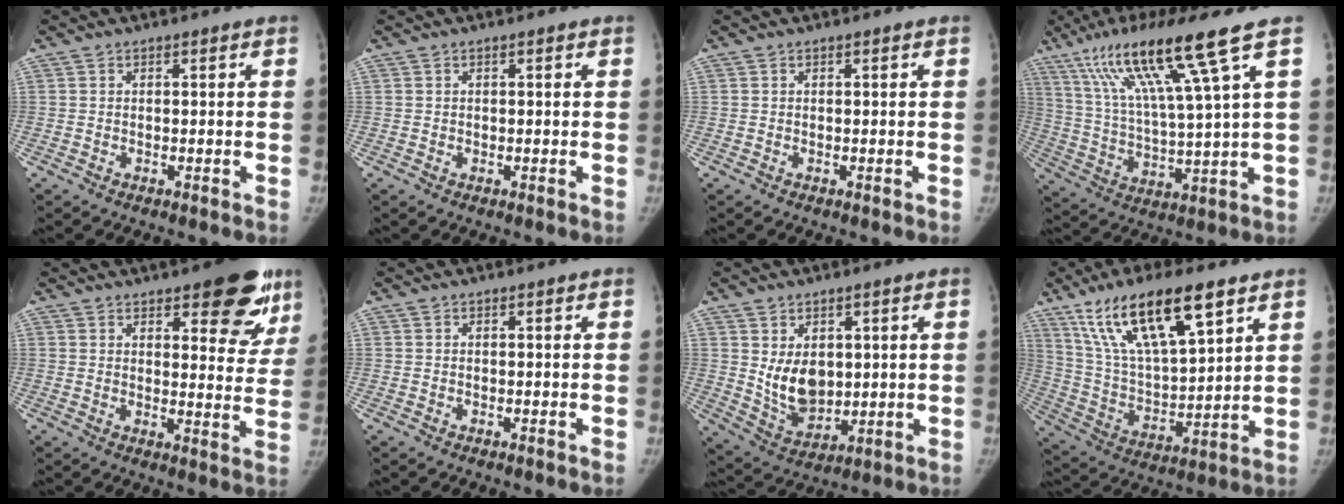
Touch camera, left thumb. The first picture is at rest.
{"total": 0.0}
{"total": 0.0}
{"total": 17.4, "force": [9.5, 0.0, 14.5], "torque": [-0.270, -0.031, 0.173]}
{"total": 13.3, "force": [8.3, 5.1, 9.0], "torque": [-0.058, -0.045, 0.103]}
{"total": 0.0}
{"total": 9.1, "force": [1.6, 6.3, 6.3], "torque": [-0.078, -0.026, 0.050]}
{"total": 20.6, "force": [11.9, 6.3, 15.5], "torque": [-0.267, -0.031, 0.226]}